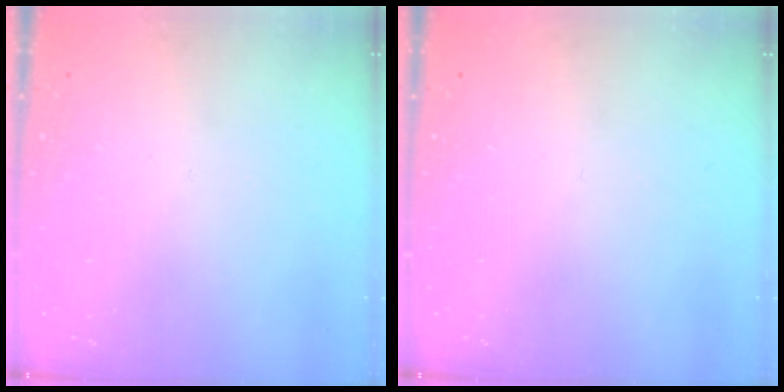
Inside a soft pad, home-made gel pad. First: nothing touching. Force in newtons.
{"total": 0.0}